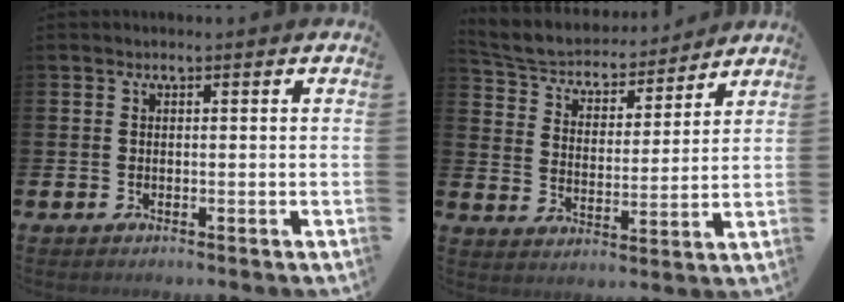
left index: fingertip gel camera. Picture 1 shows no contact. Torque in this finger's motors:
{"motor_torque": [-0.05, -0.77, 0.07, 0.07]}